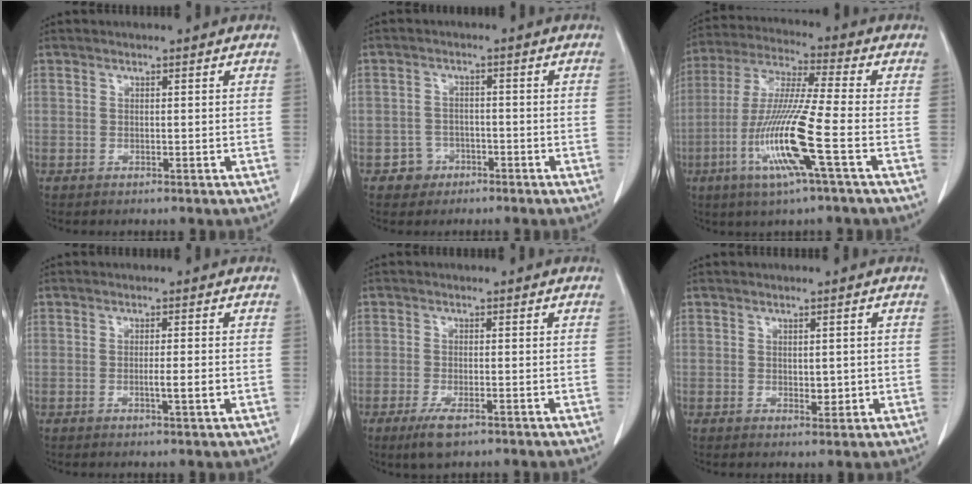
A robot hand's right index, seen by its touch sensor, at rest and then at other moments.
{"total": 3.2, "force": [-1.7, 2.7, -0.2], "torque": [0.009, 0.015, -0.028]}
{"total": 14.2, "force": [-4.9, -0.6, 13.3], "torque": [-0.275, -0.017, -0.100]}
{"total": 2.7, "force": [-0.6, 0.0, 2.6], "torque": [-0.043, -0.004, -0.010]}
{"total": 3.9, "force": [-2.4, 1.0, 3.0], "torque": [-0.063, -0.008, -0.038]}
{"total": 2.3, "force": [-0.1, 1.3, 1.9], "torque": [-0.024, -0.003, 0.005]}